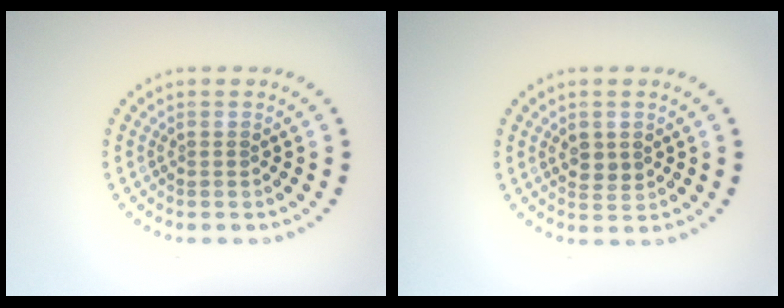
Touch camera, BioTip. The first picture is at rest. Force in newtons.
{"total": 1.8, "press": 1.8, "slide": 0.5}